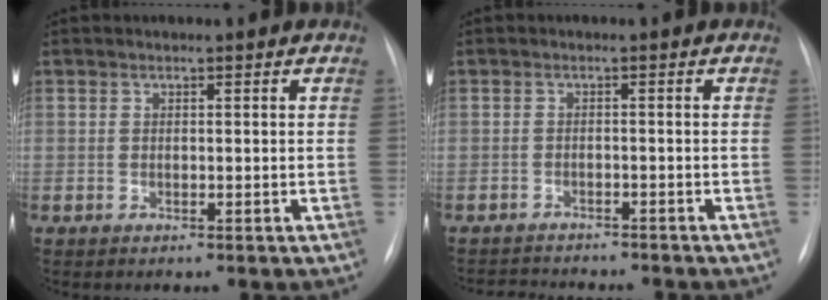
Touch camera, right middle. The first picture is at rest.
{"total": 6.6, "force": [-6.3, 1.2, 1.6], "torque": [-0.020, -0.005, -0.086]}